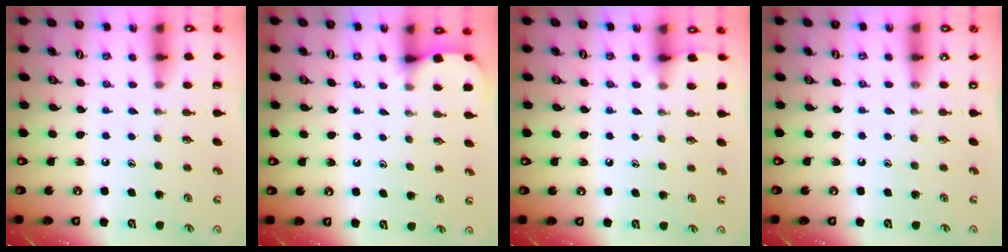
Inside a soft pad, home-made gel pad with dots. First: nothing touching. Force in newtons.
{"total": 3.0, "press": 2.9, "slide": 0.3}
{"total": 4.0, "press": 3.9, "slide": 0.6}
{"total": 3.3, "press": 3.2, "slide": 0.5}